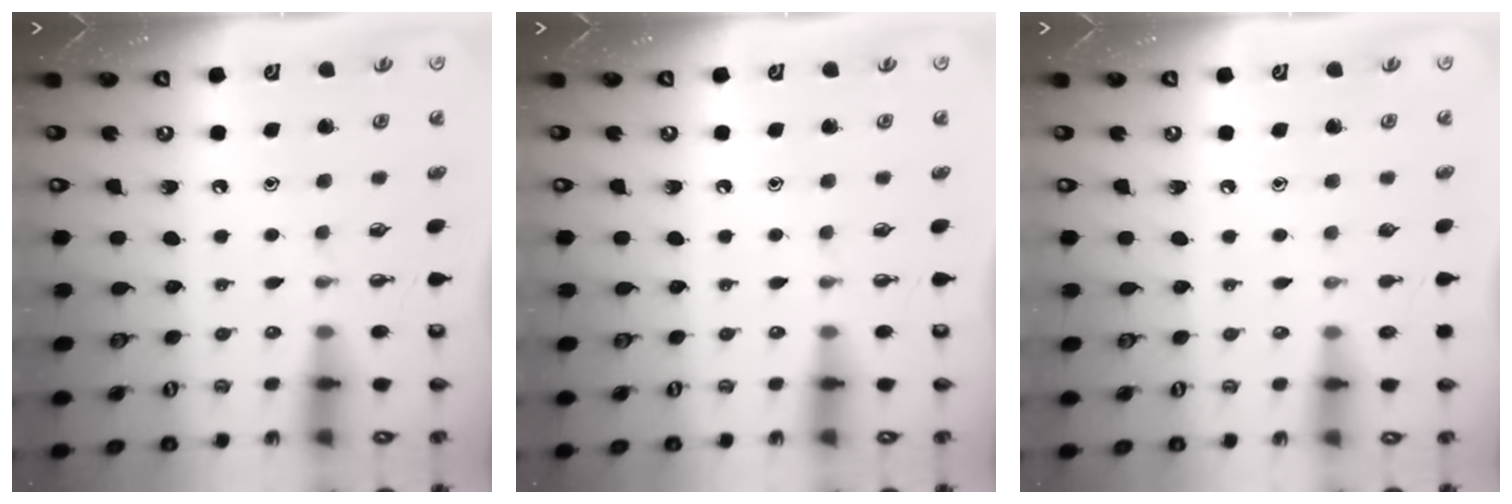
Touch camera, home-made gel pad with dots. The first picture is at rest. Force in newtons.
{"total": 0.0}
{"total": 0.0}